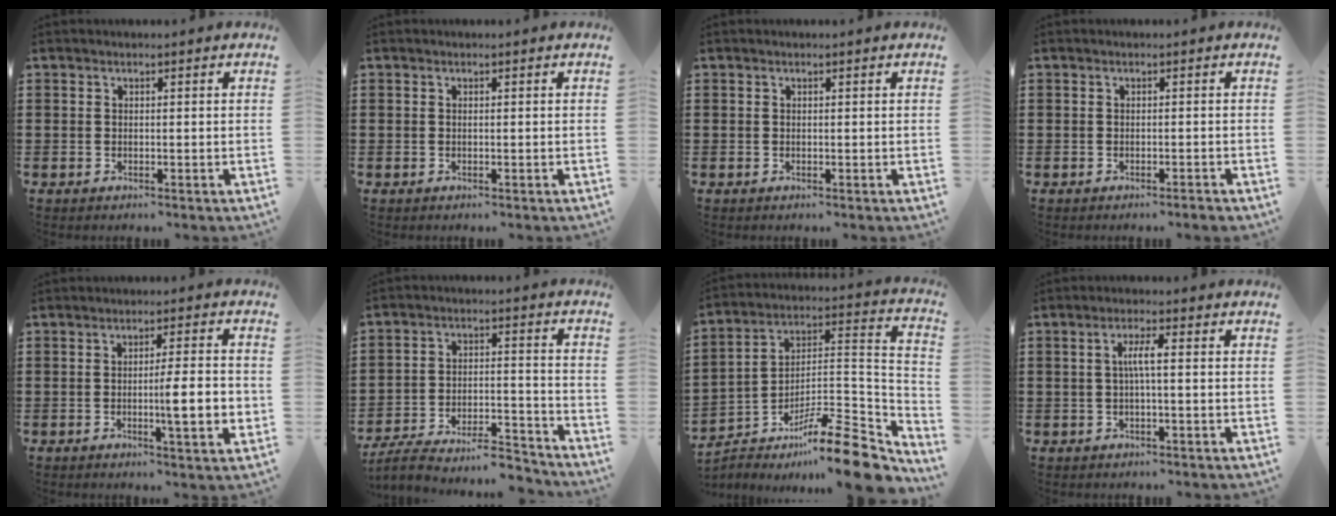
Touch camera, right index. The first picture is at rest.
{"total": 0.0}
{"total": 0.0}
{"total": 0.8, "force": [-0.7, -0.1, 0.4], "torque": [-0.008, -0.003, -0.013]}
{"total": 7.3, "force": [-1.3, 0.8, 7.1], "torque": [-0.101, -0.011, -0.025]}
{"total": 6.9, "force": [-6.3, 1.2, 2.7], "torque": [-0.048, 0.006, -0.122]}
{"total": 13.0, "force": [-10.0, 2.1, 8.1], "torque": [-0.117, 0.026, -0.181]}
{"total": 3.3, "force": [-0.1, 0.3, 3.3], "torque": [-0.063, 0.001, -0.006]}